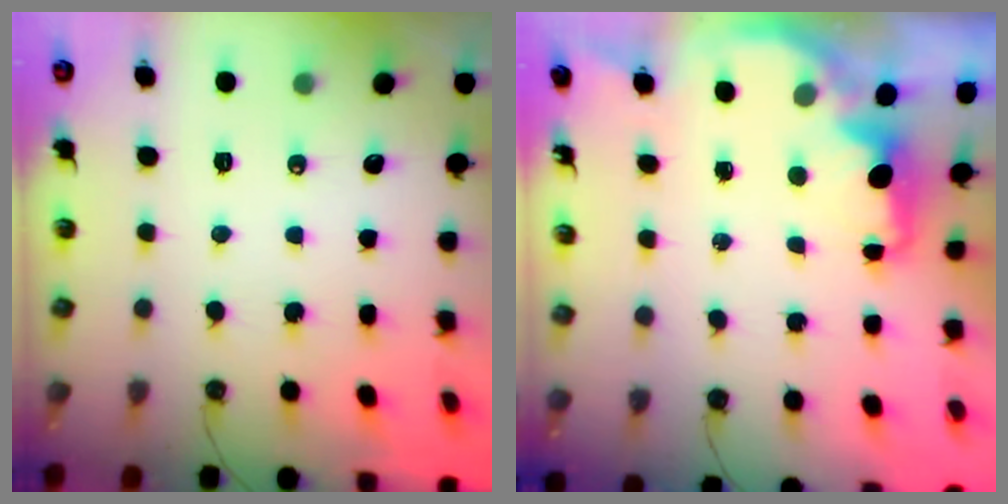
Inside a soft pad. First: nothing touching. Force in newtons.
{"total": 2.4, "press": 2.3, "slide": 0.8}